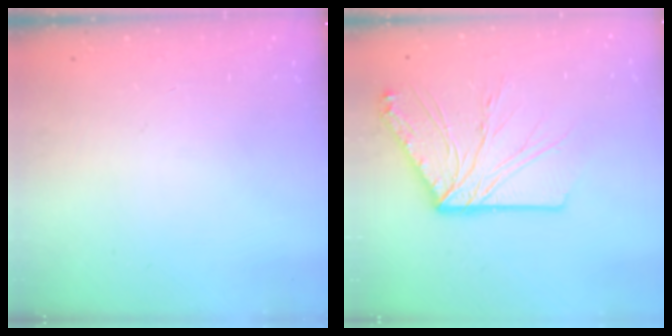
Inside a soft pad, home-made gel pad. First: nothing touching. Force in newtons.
{"total": 16.4, "press": 16.4, "slide": 1.2}